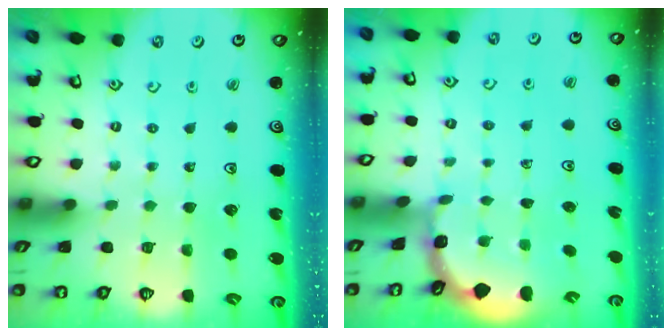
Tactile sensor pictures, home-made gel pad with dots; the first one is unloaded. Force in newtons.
{"total": 1.5, "press": 1.5, "slide": 0.2}